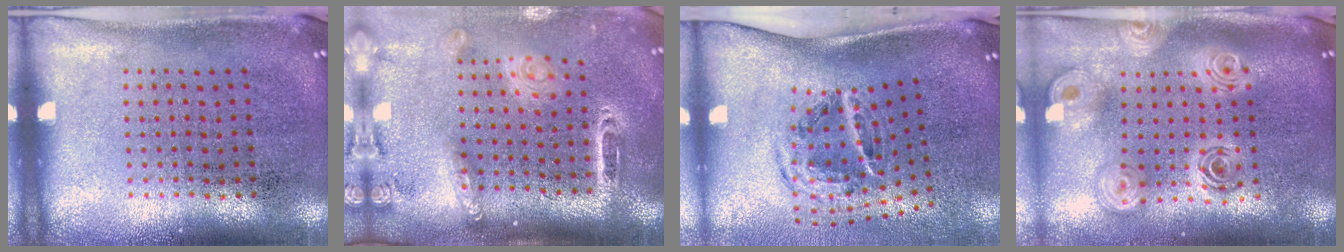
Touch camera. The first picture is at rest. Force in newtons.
{"total": 2.5, "press": 1.8, "slide": 1.7}
{"total": 2.0, "press": 1.2, "slide": 1.5}
{"total": 2.5, "press": 1.9, "slide": 1.6}